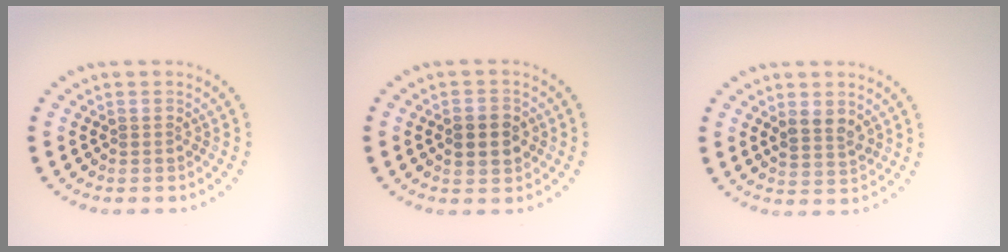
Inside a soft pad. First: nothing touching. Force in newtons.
{"total": 3.5, "press": 3.5, "slide": 0.0}
{"total": 2.2, "press": 2.0, "slide": 1.0}